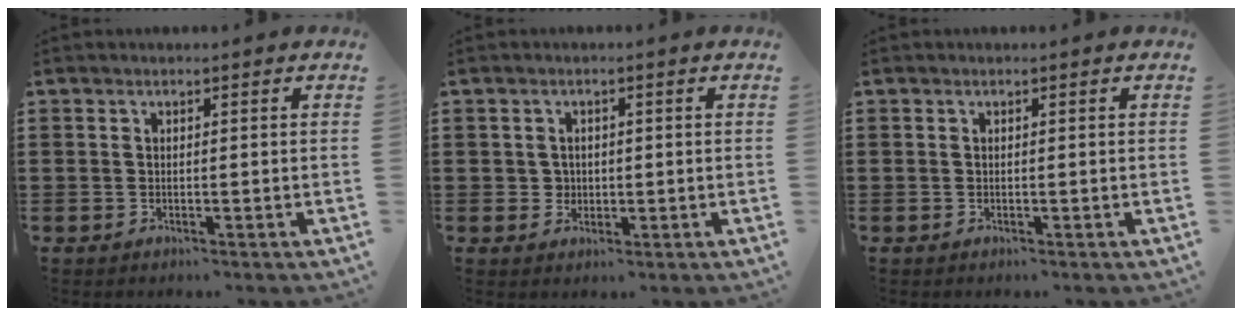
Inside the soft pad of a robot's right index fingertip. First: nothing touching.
{"total": 1.9, "force": [0.0, 1.8, 0.5], "torque": [-0.018, 0.009, -0.002]}
{"total": 0.0}